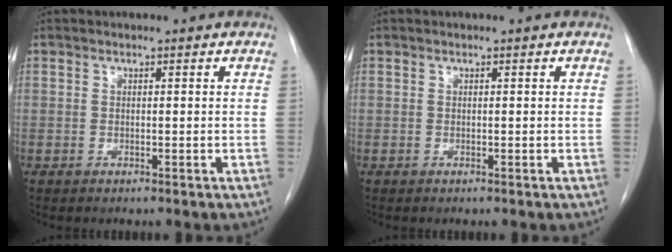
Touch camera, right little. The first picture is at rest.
{"total": 0.0}